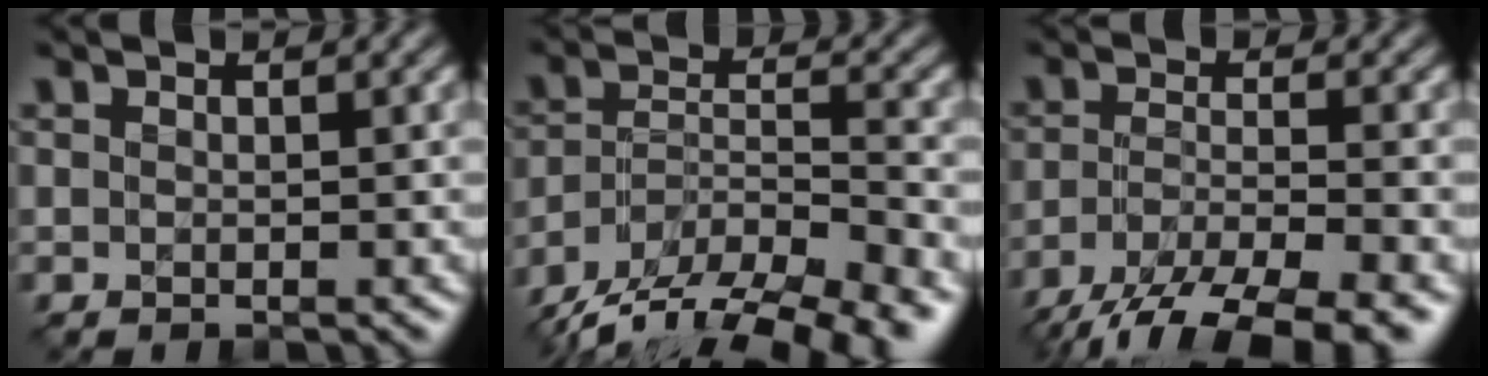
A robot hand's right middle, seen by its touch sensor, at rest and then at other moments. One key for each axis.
{"total": 14.6, "fx": -12.3, "fy": 4.2, "fz": 6.6, "tx": -0.119, "ty": -0.021, "tz": -0.185}
{"total": 8.9, "fx": -6.4, "fy": 2.3, "fz": 5.6, "tx": -0.101, "ty": -0.012, "tz": -0.114}